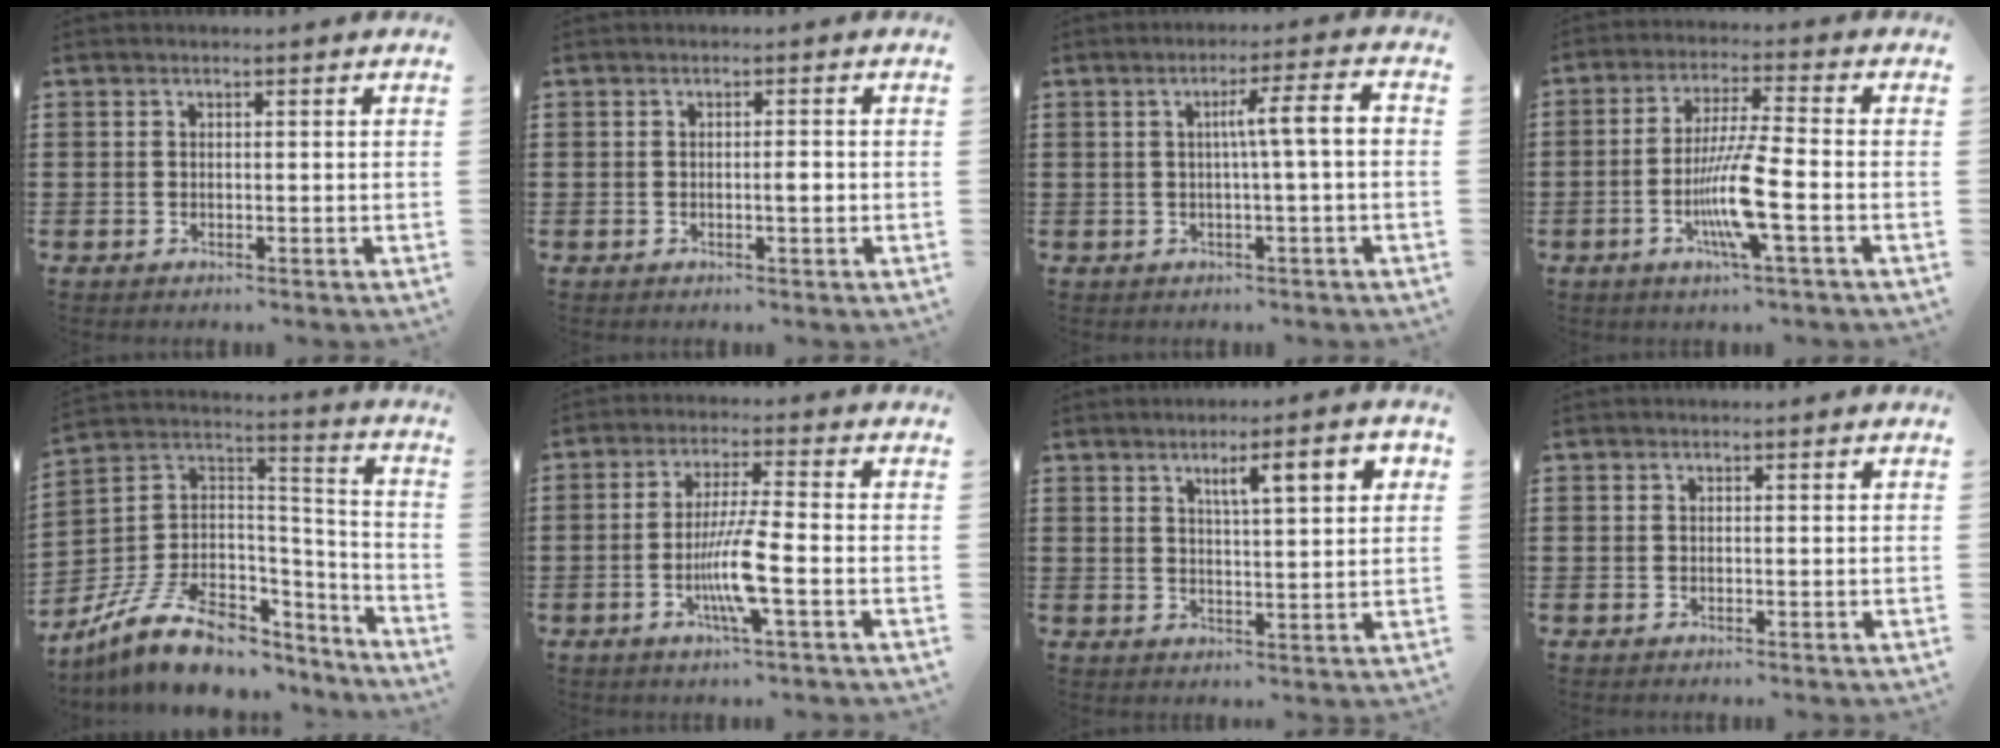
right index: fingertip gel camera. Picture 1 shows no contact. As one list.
[{"total": 1.6, "force": [-0.2, 0.2, 1.6], "torque": [-0.029, -0.002, -0.004]}, {"total": 5.9, "force": [0.0, 0.0, 5.9], "torque": [-0.108, 0.001, -0.008]}, {"total": 9.5, "force": [-3.0, 0.7, 9.0], "torque": [-0.182, -0.016, -0.061]}, {"total": 12.4, "force": [-7.9, 6.7, 6.8], "torque": [-0.142, 0.026, -0.138]}, {"total": 8.1, "force": [-2.5, 0.6, 7.7], "torque": [-0.155, -0.013, -0.052]}, {"total": 6.4, "force": [2.7, 1.2, 5.6], "torque": [-0.098, -0.001, 0.038]}, {"total": 0.0}]